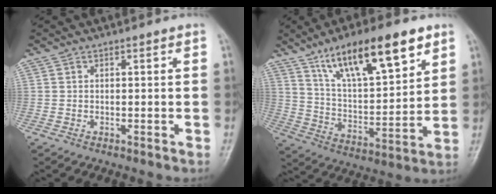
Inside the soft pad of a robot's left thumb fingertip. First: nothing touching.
{"total": 18.7, "force": [11.2, 6.1, 13.7], "torque": [-0.198, -0.040, 0.201]}